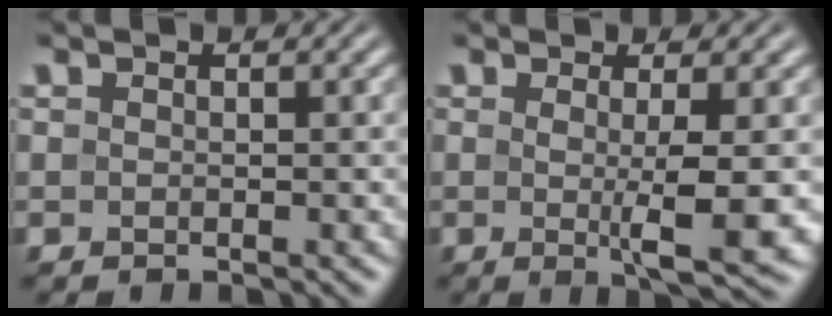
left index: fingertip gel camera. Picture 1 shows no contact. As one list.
[{"total": 4.7, "force": [-0.3, 0.6, 4.6], "torque": [-0.078, -0.010, -0.003]}]